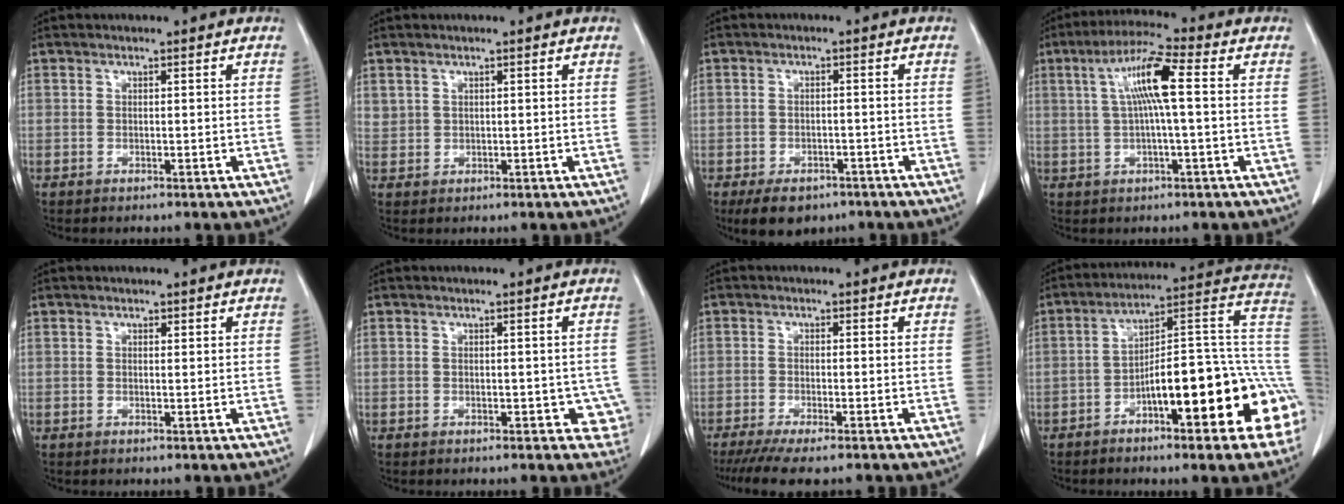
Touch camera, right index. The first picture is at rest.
{"total": 1.7, "force": [1.0, 1.4, 0.2], "torque": [0.008, 0.007, 0.019]}
{"total": 6.9, "force": [-4.9, 4.0, 2.9], "torque": [-0.040, 0.001, -0.068]}
{"total": 8.8, "force": [1.4, 0.6, 8.7], "torque": [-0.168, 0.021, 0.022]}
{"total": 0.0}
{"total": 3.5, "force": [-0.7, 2.4, 2.4], "torque": [-0.006, 0.014, -0.004]}
{"total": 7.4, "force": [-5.9, 0.6, 4.5], "torque": [-0.065, -0.017, -0.092]}
{"total": 20.4, "force": [-6.2, 5.1, 18.8], "torque": [-0.182, 0.039, -0.081]}